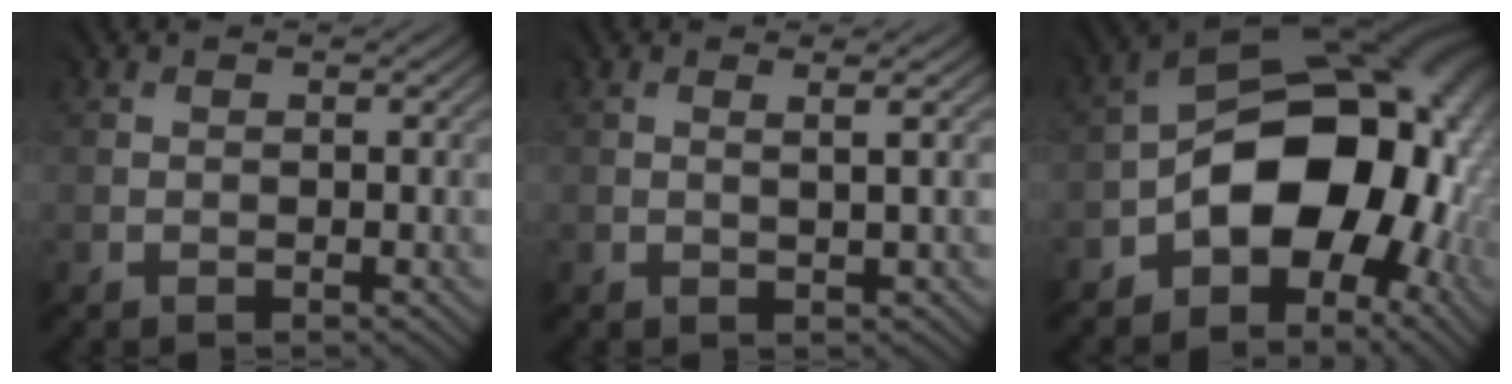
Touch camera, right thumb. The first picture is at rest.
{"total": 0.8, "force": [0.3, -0.2, 0.7], "torque": [-0.009, 0.009, 0.002]}
{"total": 16.3, "force": [-4.3, 10.5, 11.7], "torque": [-0.137, -0.001, -0.072]}